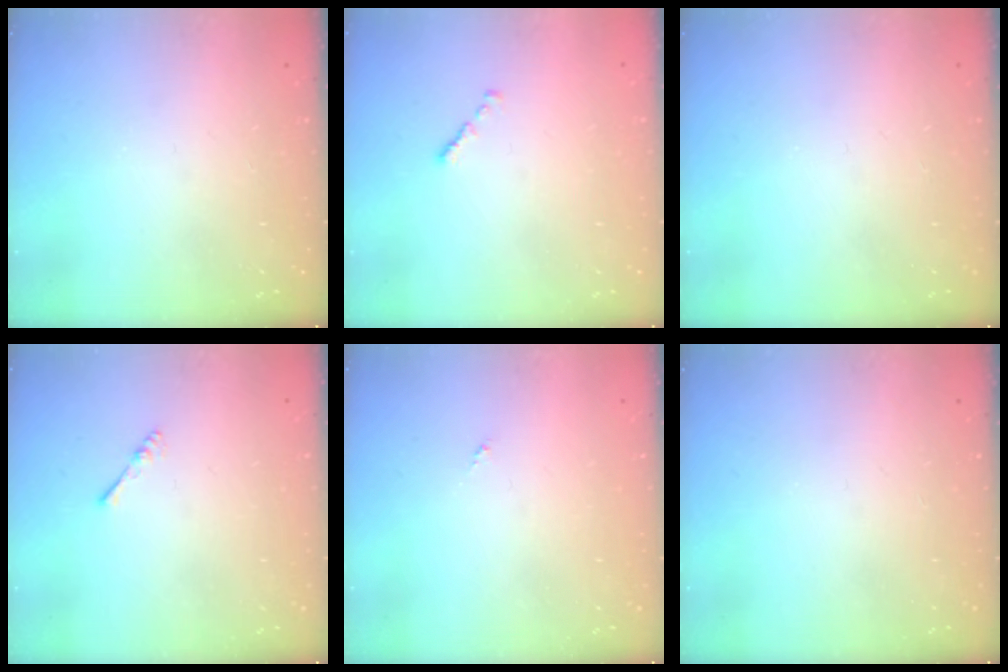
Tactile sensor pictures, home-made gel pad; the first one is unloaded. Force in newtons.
{"total": 0.7, "press": 0.6, "slide": 0.4}
{"total": 0.0}
{"total": 2.2, "press": 2.2, "slide": 0.4}
{"total": 0.0}
{"total": 0.0}